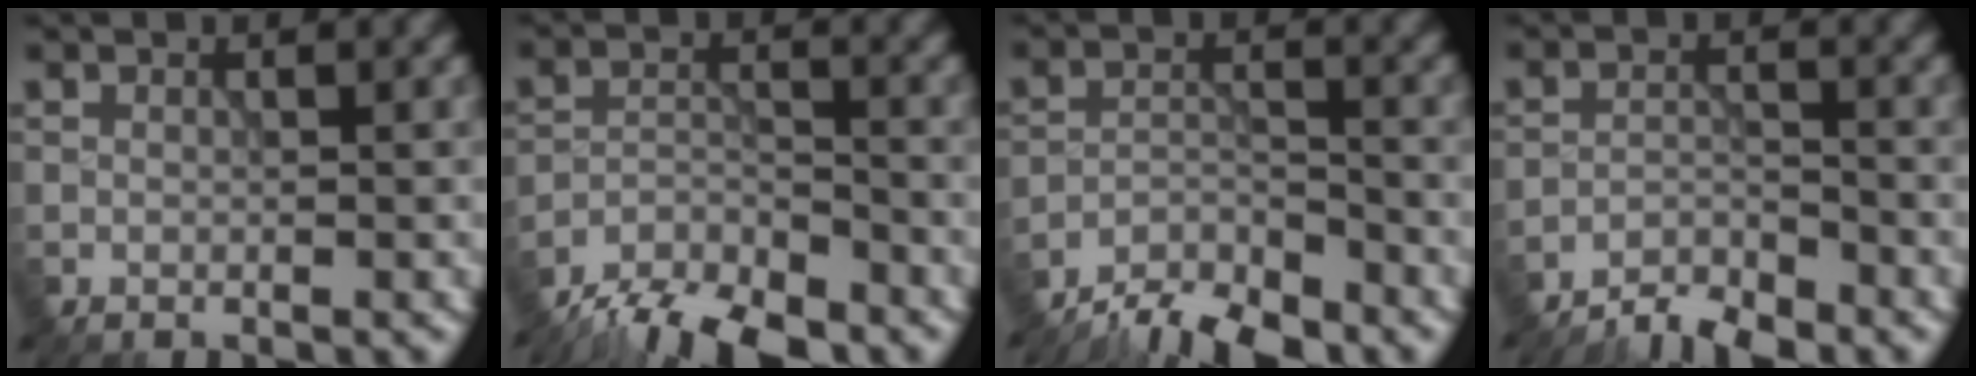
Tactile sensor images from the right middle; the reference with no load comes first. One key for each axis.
{"total": 7.9, "fx": -7.0, "fy": 2.1, "fz": 3.0, "tx": -0.042, "ty": -0.013, "tz": -0.124}
{"total": 5.9, "fx": -5.4, "fy": 1.4, "fz": 2.1, "tx": -0.032, "ty": -0.004, "tz": -0.101}
{"total": 3.3, "fx": -3.2, "fy": 0.5, "fz": 0.9, "tx": -0.013, "ty": 0.001, "tz": -0.066}